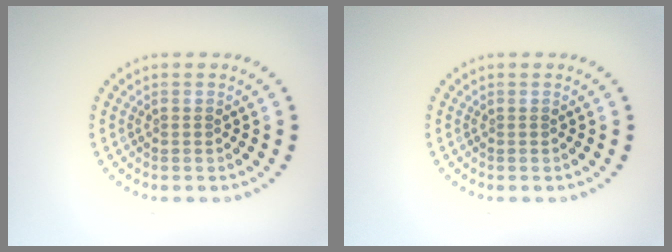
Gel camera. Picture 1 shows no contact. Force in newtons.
{"total": 0.0}